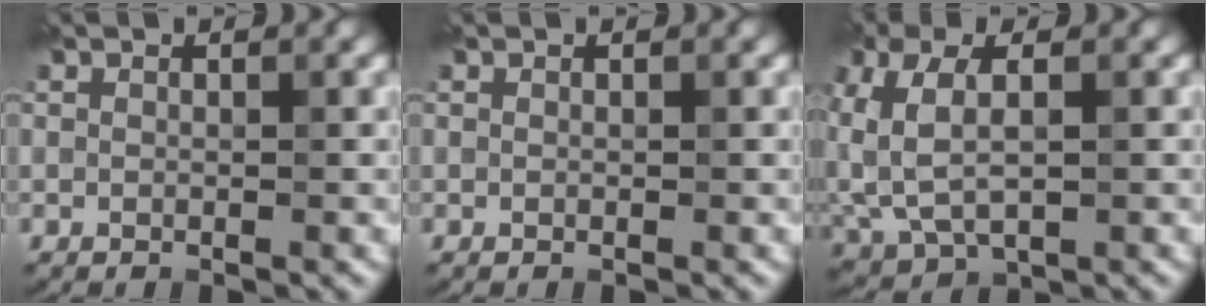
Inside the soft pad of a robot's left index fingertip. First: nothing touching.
{"total": 0.0}
{"total": 5.6, "force": [0.0, 3.5, 4.3], "torque": [-0.111, 0.006, 0.004]}